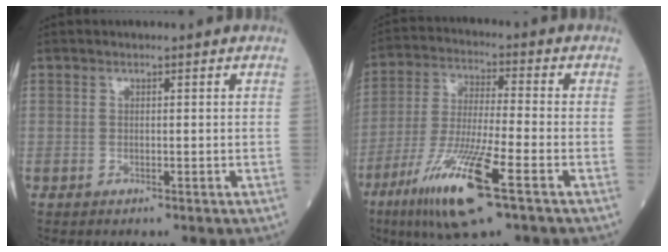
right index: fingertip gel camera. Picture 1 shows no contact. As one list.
[{"total": 14.3, "force": [-7.2, 0.9, 12.3], "torque": [-0.250, -0.030, -0.130]}]